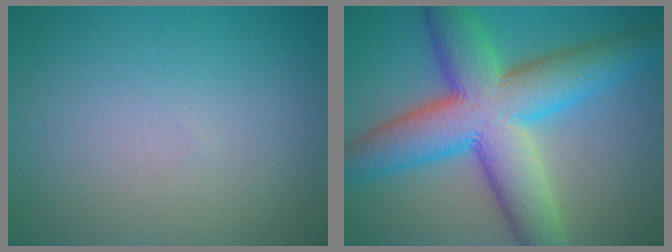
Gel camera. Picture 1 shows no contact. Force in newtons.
{"total": 12.0, "press": 12.0, "slide": 0.4}